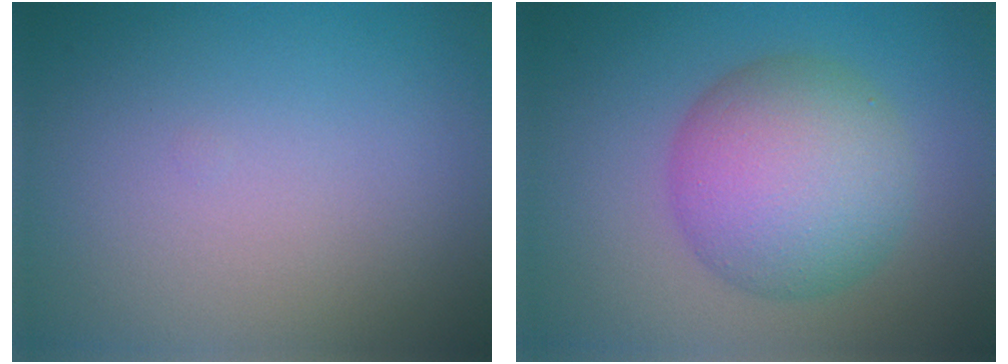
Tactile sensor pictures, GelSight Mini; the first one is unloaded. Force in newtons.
{"total": 8.0, "press": 8.0, "slide": 0.0}